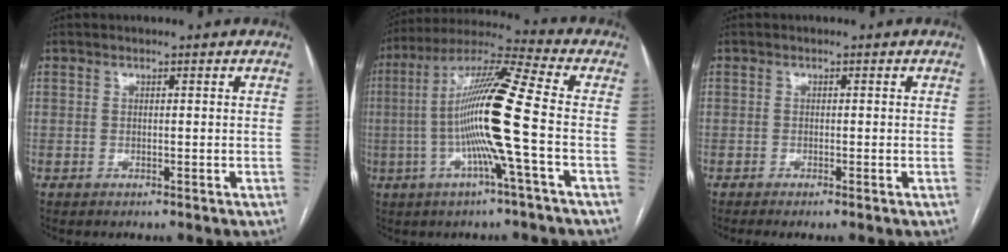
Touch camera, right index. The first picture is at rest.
{"total": 15.1, "force": [-2.2, -1.2, 14.9], "torque": [-0.278, 0.005, -0.055]}
{"total": 1.2, "force": [-0.9, -0.2, 0.7], "torque": [-0.017, -0.003, -0.017]}